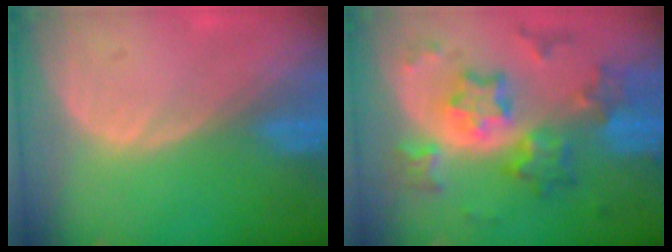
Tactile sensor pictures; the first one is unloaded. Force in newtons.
{"total": 9.5, "press": 9.5, "slide": 0.8}